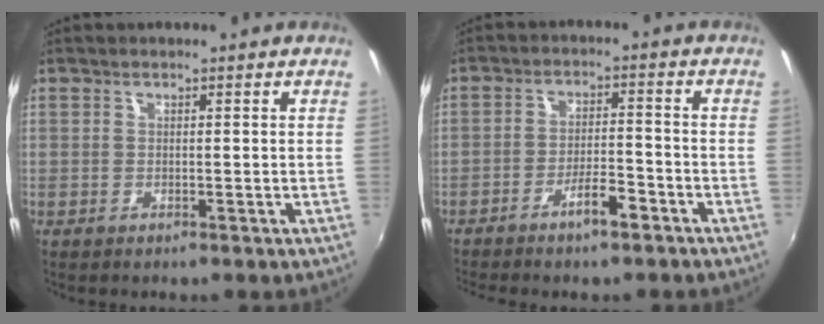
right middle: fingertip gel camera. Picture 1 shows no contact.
{"total": 5.8, "force": [-4.2, 1.2, 3.8], "torque": [-0.079, 0.004, -0.066]}